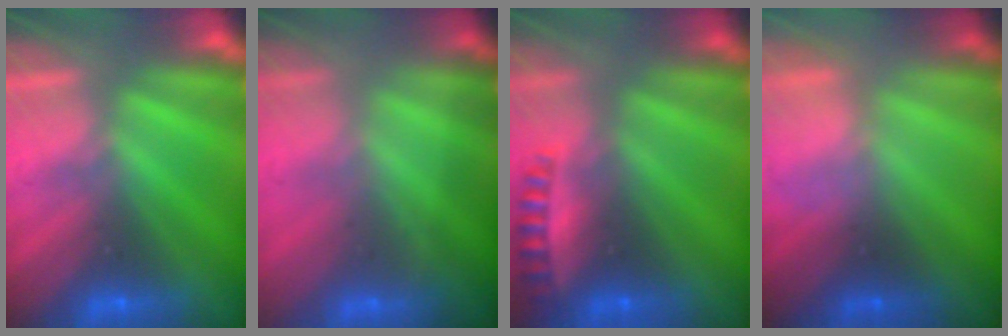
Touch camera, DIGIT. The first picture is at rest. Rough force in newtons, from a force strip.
{"total": 1.5}
{"total": 2.6}
{"total": 2.4}